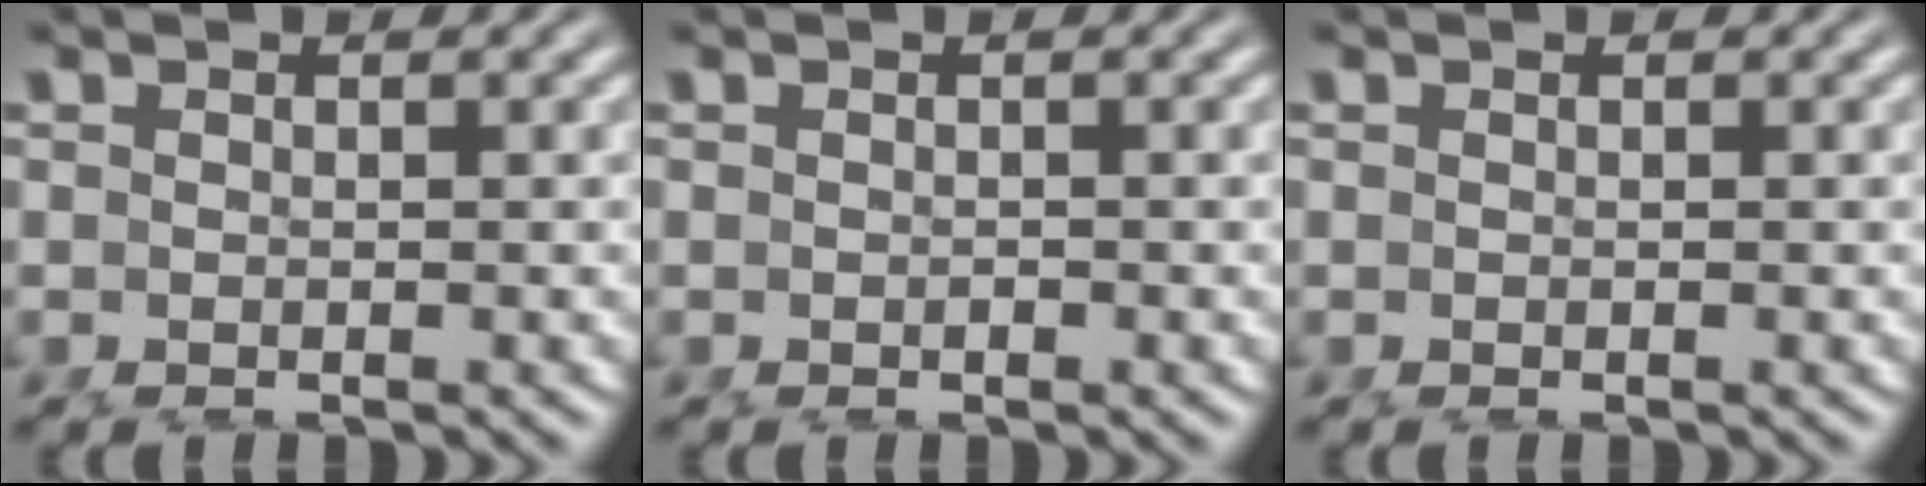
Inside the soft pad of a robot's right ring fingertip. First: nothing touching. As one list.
[{"total": 0.0}, {"total": 0.0}]